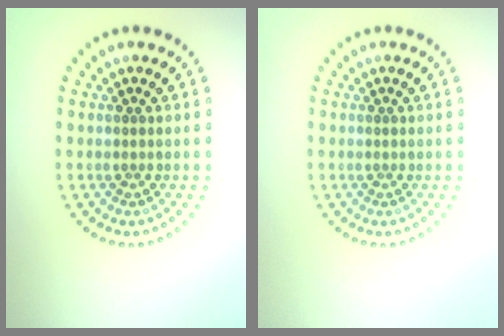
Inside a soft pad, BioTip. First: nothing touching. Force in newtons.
{"total": 0.0}